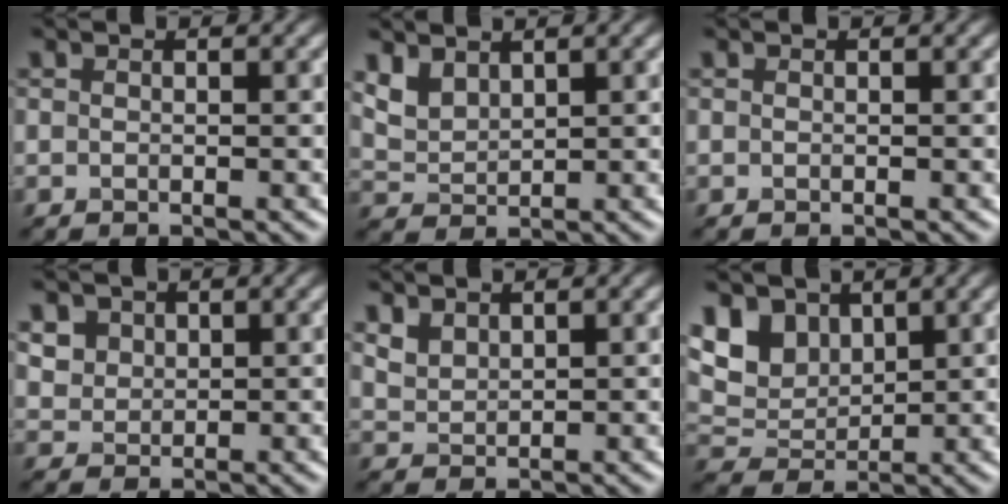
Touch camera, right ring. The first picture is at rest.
{"total": 1.6, "force": [1.5, 0.2, -0.2], "torque": [-0.024, 0.003, 0.065]}
{"total": 0.0}
{"total": 1.8, "force": [1.3, 1.2, -0.2], "torque": [-0.034, 0.002, 0.053]}
{"total": 1.2, "force": [1.1, -0.1, -0.6], "torque": [-0.017, 0.001, 0.054]}
{"total": 4.9, "force": [3.2, 3.1, 1.9], "torque": [-0.083, -0.001, 0.096]}